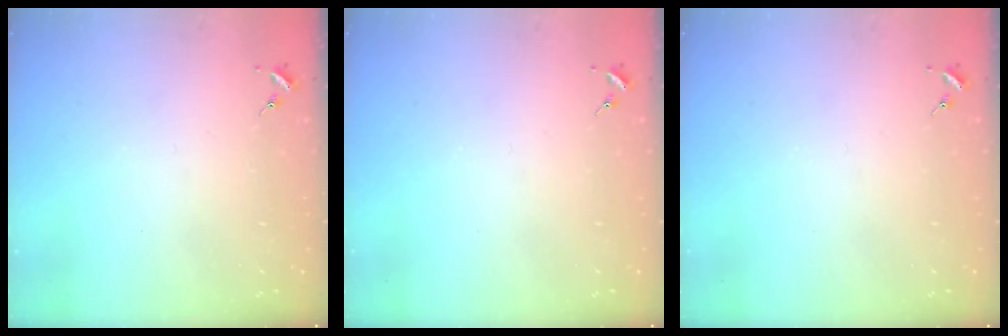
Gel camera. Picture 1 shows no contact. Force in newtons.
{"total": 0.0}
{"total": 0.0}